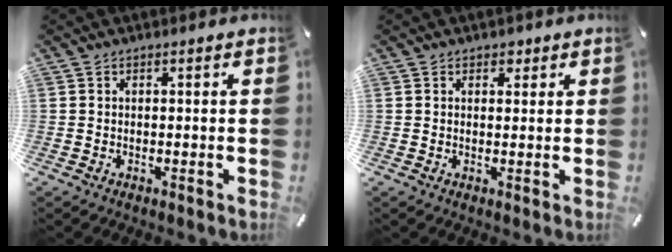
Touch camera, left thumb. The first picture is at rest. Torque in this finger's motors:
{"motor_torque": [-0.03, 0.12, 0.03, -0.21, 0.02]}